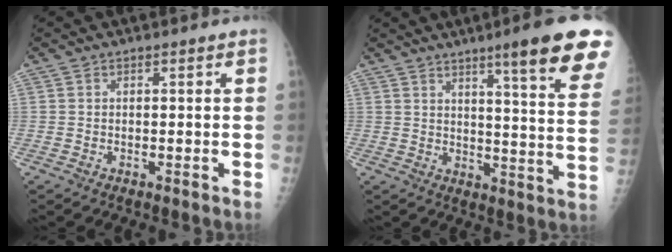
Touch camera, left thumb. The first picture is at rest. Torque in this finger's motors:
{"motor_torque": [3.37, 1.64, 1.43, -1.20, 0.34]}